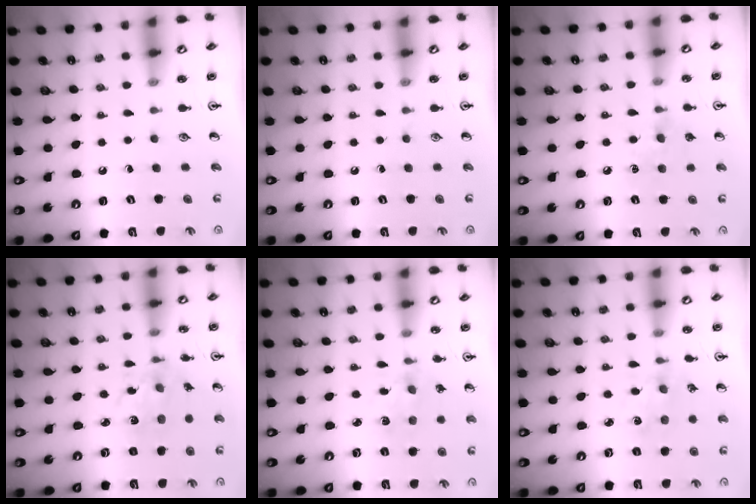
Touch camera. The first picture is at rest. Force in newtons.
{"total": 0.0}
{"total": 6.5, "press": 6.4, "slide": 1.1}
{"total": 4.0, "press": 3.8, "slide": 1.3}
{"total": 1.9, "press": 1.9, "slide": 0.4}
{"total": 0.8, "press": 0.7, "slide": 0.2}